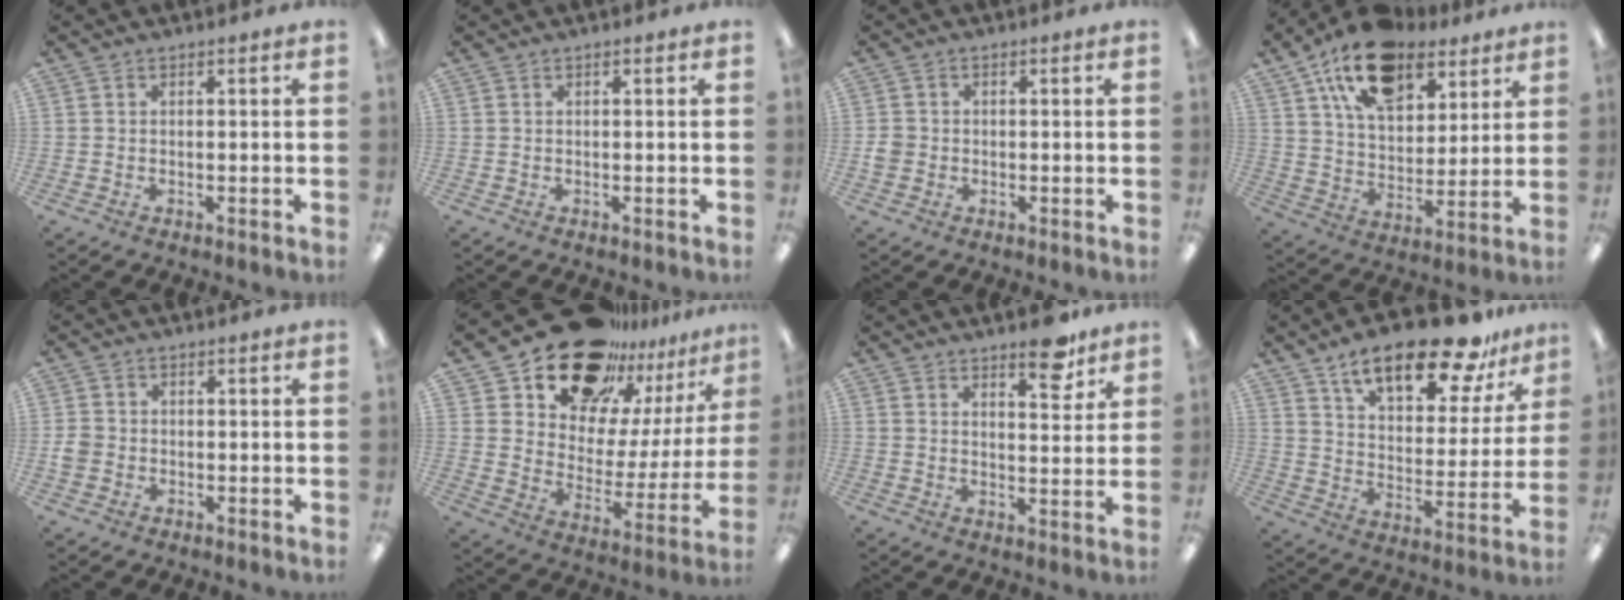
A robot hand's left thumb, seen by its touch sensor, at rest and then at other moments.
{"total": 0.0}
{"total": 2.5, "force": [-0.5, 2.3, 0.9], "torque": [-0.015, 0.005, -0.011]}
{"total": 18.6, "force": [12.0, 10.3, 9.7], "torque": [-0.167, -0.054, 0.216]}
{"total": 2.7, "force": [-0.7, 2.4, 1.1], "torque": [-0.017, 0.006, -0.014]}
{"total": 21.1, "force": [17.5, 9.9, 6.5], "torque": [-0.128, -0.120, 0.317]}
{"total": 8.3, "force": [6.2, 3.0, 4.6], "torque": [-0.041, -0.042, 0.100]}
{"total": 19.8, "force": [14.6, 6.8, 11.6], "torque": [-0.183, -0.084, 0.243]}